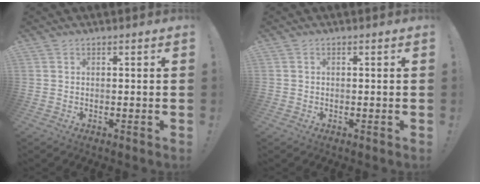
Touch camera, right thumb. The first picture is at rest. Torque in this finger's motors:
{"motor_torque": [-0.18, 0.28, 0.30, -0.14, 0.09]}